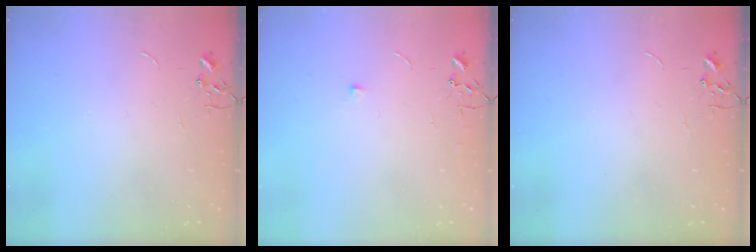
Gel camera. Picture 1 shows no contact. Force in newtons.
{"total": 5.6, "press": 5.6, "slide": 0.5}
{"total": 0.0}